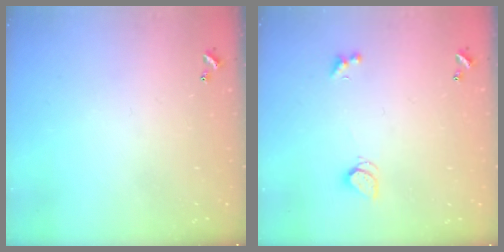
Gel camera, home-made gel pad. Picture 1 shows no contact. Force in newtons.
{"total": 1.3, "press": 1.3, "slide": 0.4}